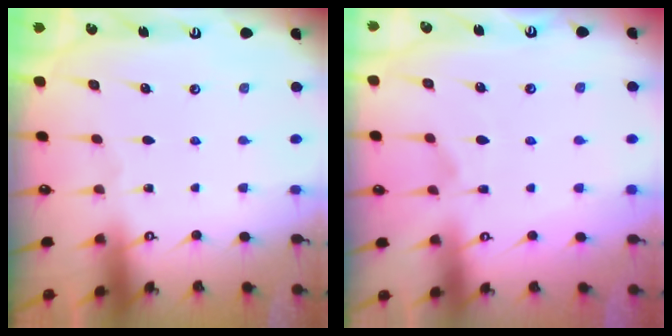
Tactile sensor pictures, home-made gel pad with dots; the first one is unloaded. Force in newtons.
{"total": 2.4, "press": 2.1, "slide": 1.1}